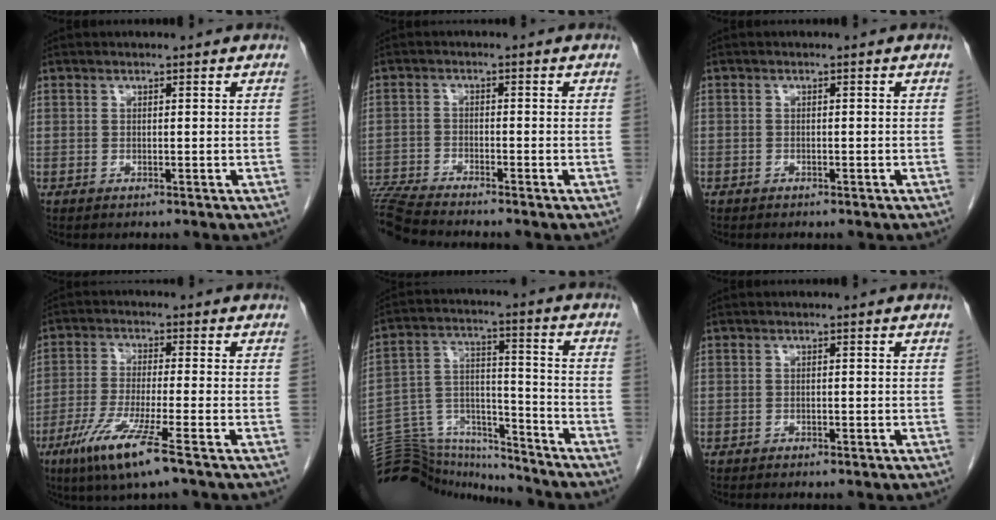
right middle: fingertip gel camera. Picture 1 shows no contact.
{"total": 8.0, "force": [-7.7, -1.0, 2.2], "torque": [-0.040, -0.010, -0.139]}
{"total": 0.7, "force": [-0.5, 0.5, 0.0], "torque": [-0.002, 0.004, -0.009]}
{"total": 9.3, "force": [-5.2, -0.2, 7.6], "torque": [-0.159, -0.030, -0.096]}
{"total": 20.8, "force": [-19.9, 4.3, 4.1], "torque": [-0.110, 0.033, -0.315]}
{"total": 0.7, "force": [-0.5, 0.2, 0.4], "torque": [-0.014, -0.003, -0.005]}